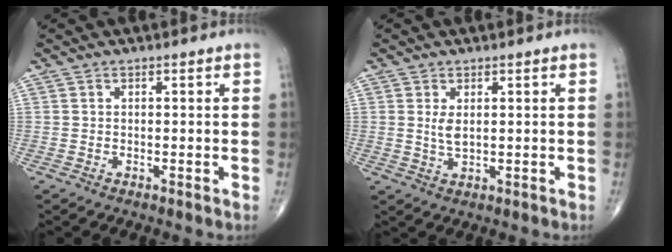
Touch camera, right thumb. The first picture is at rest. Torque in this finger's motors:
{"motor_torque": [0.19, 0.05, 0.00, -0.46, 0.00]}